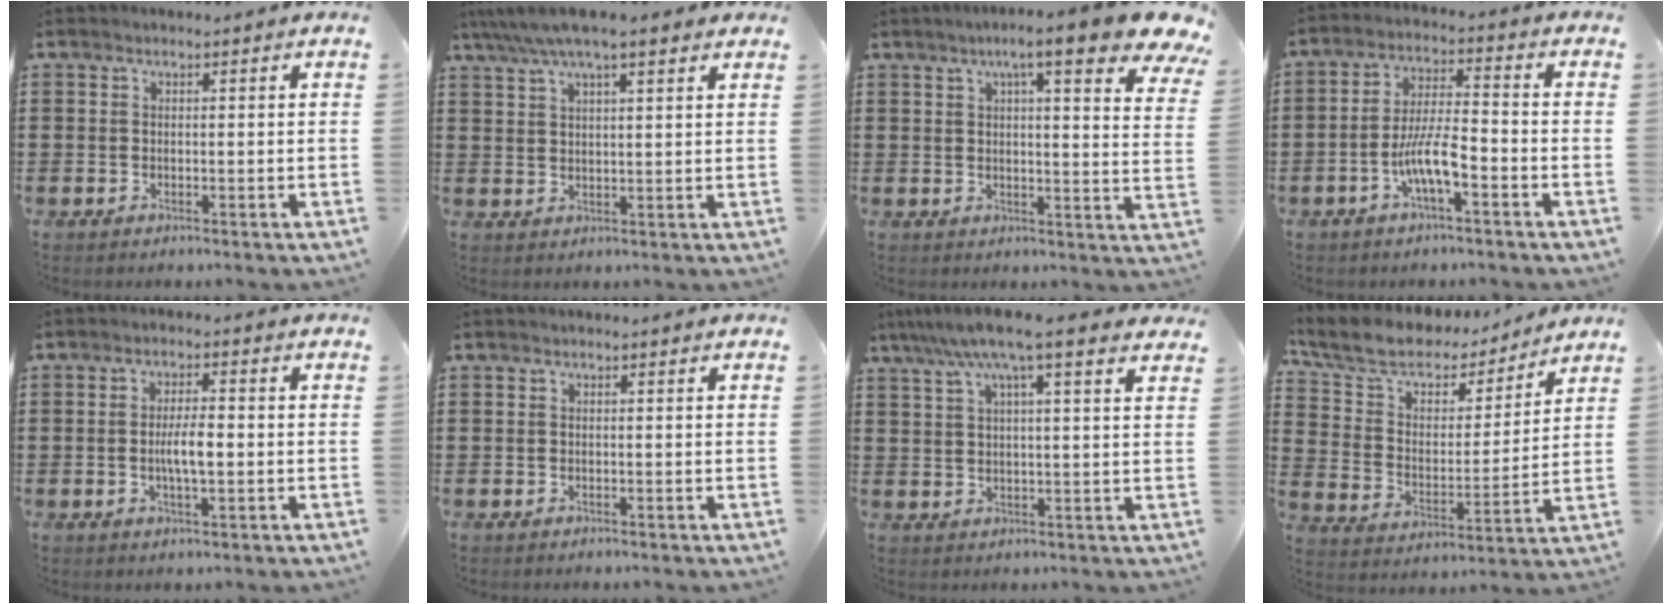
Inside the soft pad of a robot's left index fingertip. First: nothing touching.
{"total": 6.0, "force": [4.5, 0.9, 3.8], "torque": [-0.084, -0.004, 0.078]}
{"total": 8.6, "force": [6.0, 0.6, 6.1], "torque": [-0.104, -0.020, 0.096]}
{"total": 7.3, "force": [-3.2, 1.8, 6.3], "torque": [-0.139, -0.002, -0.066]}
{"total": 4.4, "force": [-0.5, 1.2, 4.2], "torque": [-0.088, 0.000, -0.016]}
{"total": 0.0}
{"total": 8.3, "force": [5.9, 0.8, 5.8], "torque": [-0.127, -0.003, 0.102]}
{"total": 8.1, "force": [6.8, 3.3, 2.8], "torque": [-0.091, -0.040, 0.118]}